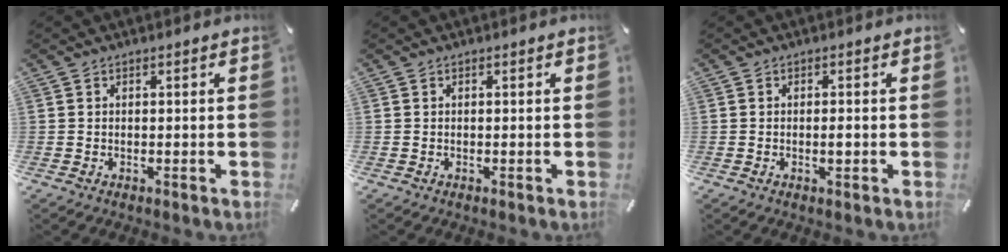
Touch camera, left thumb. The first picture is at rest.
{"total": 0.0}
{"total": 1.7, "force": [-0.4, 0.6, 1.6], "torque": [-0.029, 0.001, -0.008]}